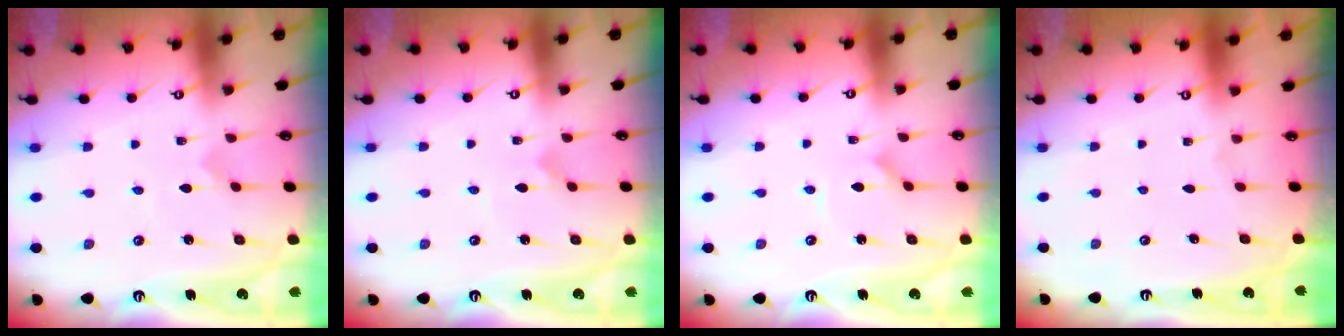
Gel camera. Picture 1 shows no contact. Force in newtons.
{"total": 1.0, "press": 1.0, "slide": 0.0}
{"total": 1.2, "press": 1.2, "slide": 0.2}
{"total": 0.0}